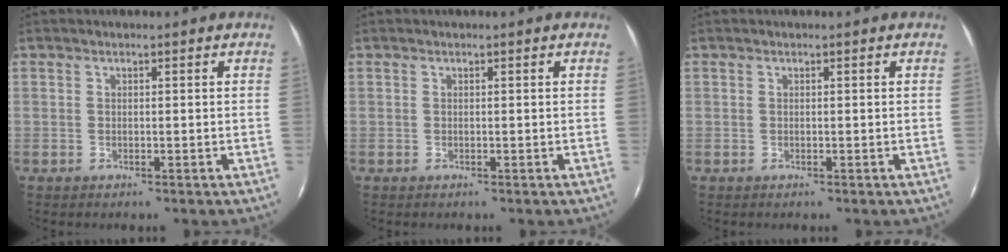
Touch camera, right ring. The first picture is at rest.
{"total": 0.0}
{"total": 0.0}